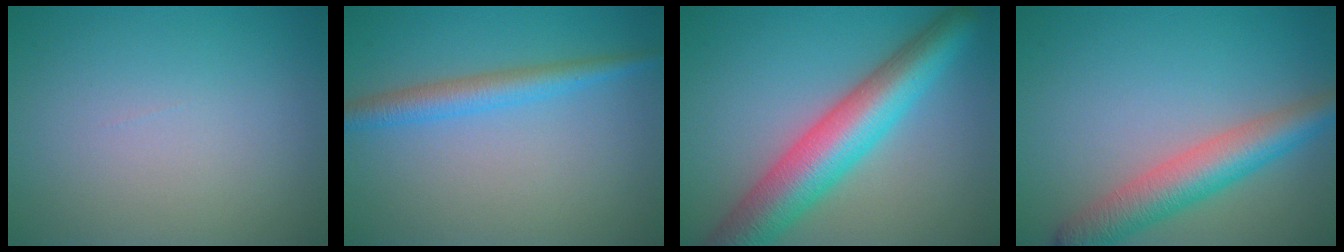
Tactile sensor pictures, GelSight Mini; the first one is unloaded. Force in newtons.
{"total": 3.0, "press": 3.0, "slide": 0.1}
{"total": 8.6, "press": 8.6, "slide": 0.1}
{"total": 5.6, "press": 5.6, "slide": 0.1}